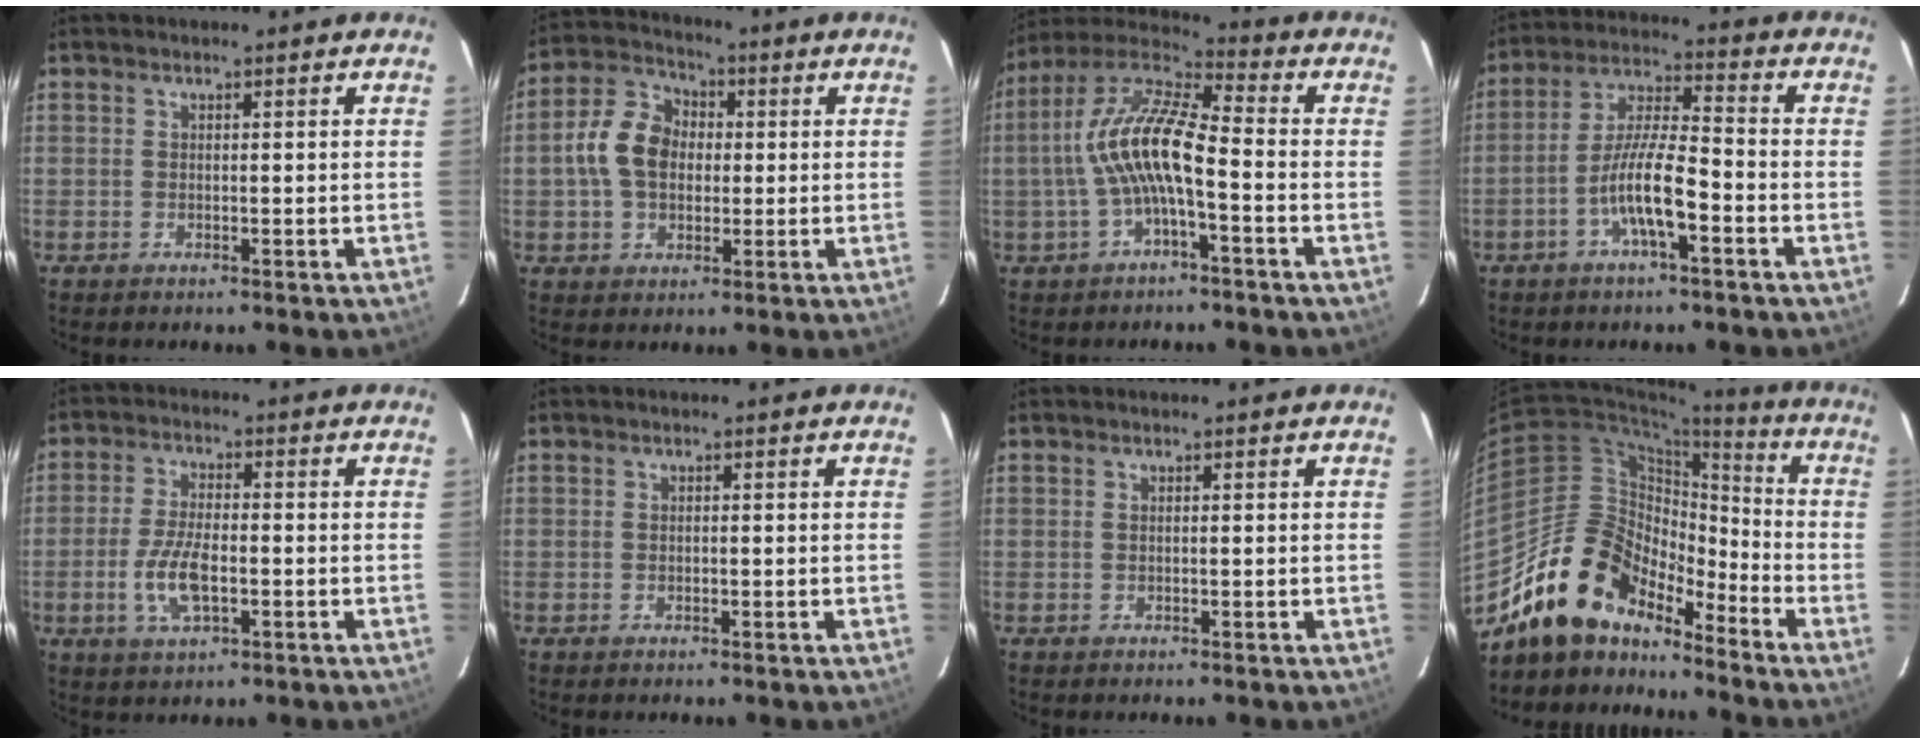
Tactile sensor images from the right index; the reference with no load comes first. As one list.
[{"total": 10.3, "force": [0.3, 7.7, 6.9], "torque": [-0.149, 0.028, 0.003]}, {"total": 12.5, "force": [-2.3, 3.1, 11.9], "torque": [-0.238, 0.014, -0.045]}, {"total": 9.2, "force": [-4.2, 1.5, 8.0], "torque": [-0.163, 0.005, -0.078]}, {"total": 8.1, "force": [-2.2, 3.4, 7.0], "torque": [-0.146, -0.004, -0.041]}, {"total": 0.0}, {"total": 0.0}, {"total": 16.3, "force": [-13.5, 7.2, 5.6], "torque": [-0.112, 0.023, -0.242]}]